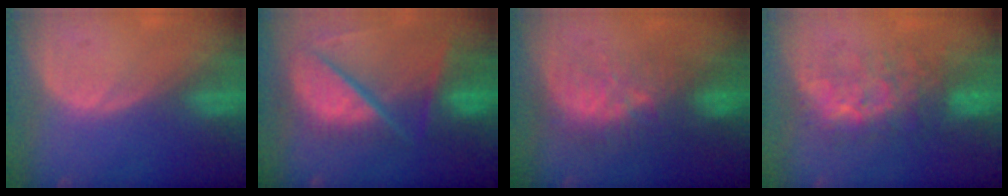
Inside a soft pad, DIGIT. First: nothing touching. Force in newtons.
{"total": 11.5, "press": 9.6, "slide": 6.4}
{"total": 9.2, "press": 8.6, "slide": 3.2}
{"total": 7.9, "press": 7.7, "slide": 1.4}